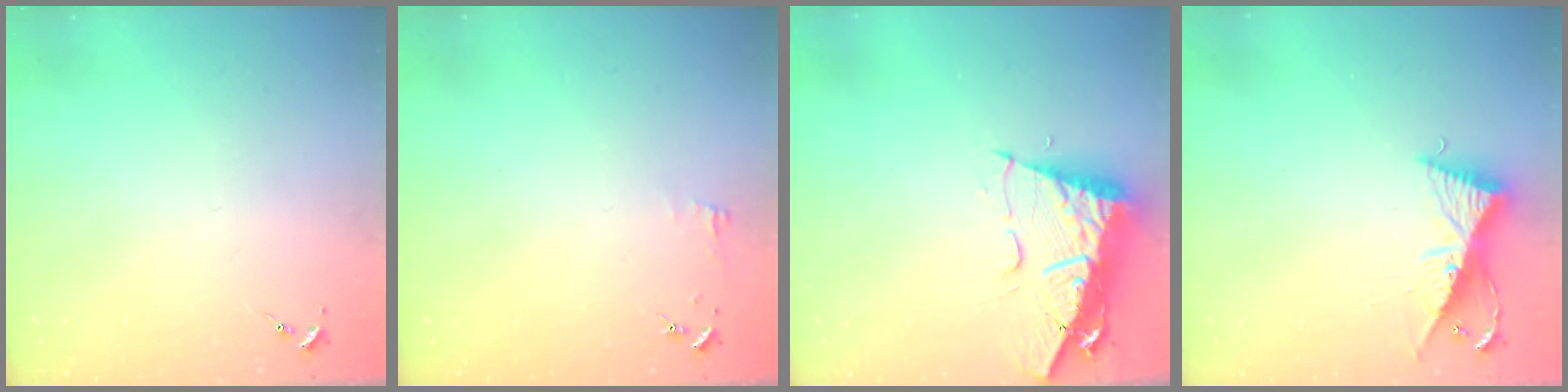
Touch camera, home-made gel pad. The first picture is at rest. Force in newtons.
{"total": 3.5, "press": 3.5, "slide": 0.3}
{"total": 12.0, "press": 11.9, "slide": 1.3}
{"total": 9.8, "press": 9.8, "slide": 0.6}